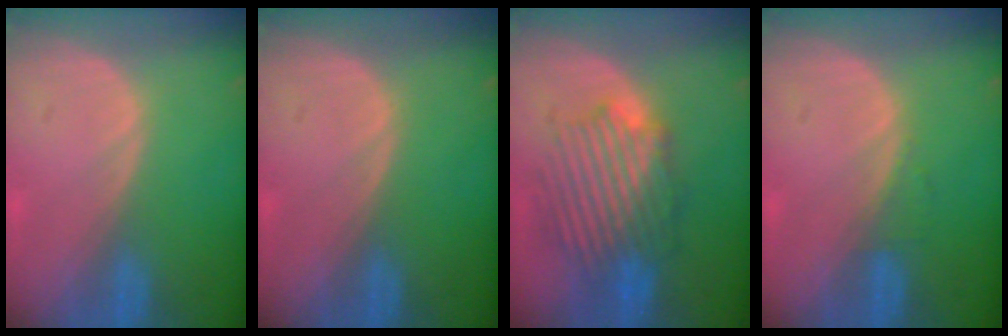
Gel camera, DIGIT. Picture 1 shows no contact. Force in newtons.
{"total": 0.0}
{"total": 8.7, "press": 8.6, "slide": 1.6}
{"total": 0.7, "press": 0.7, "slide": 0.1}